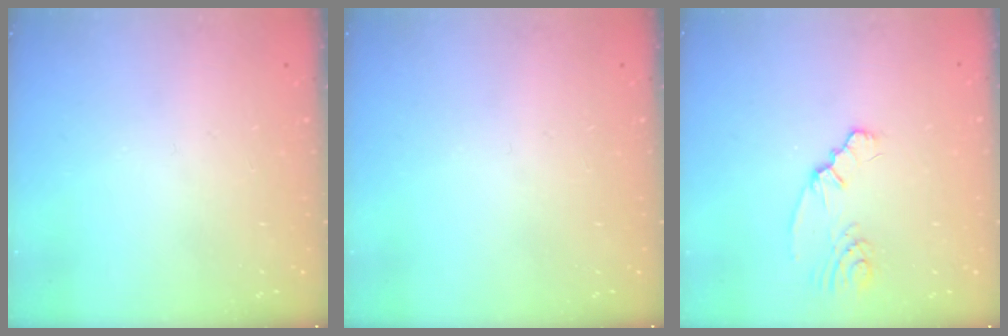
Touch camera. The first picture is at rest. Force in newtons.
{"total": 0.0}
{"total": 2.3, "press": 2.2, "slide": 0.5}